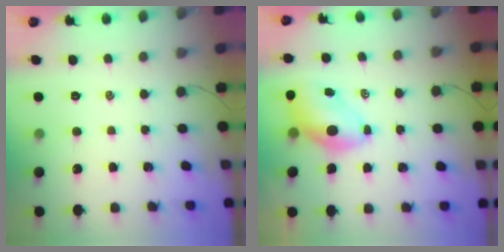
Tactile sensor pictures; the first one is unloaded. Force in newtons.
{"total": 6.8, "press": 6.6, "slide": 1.7}